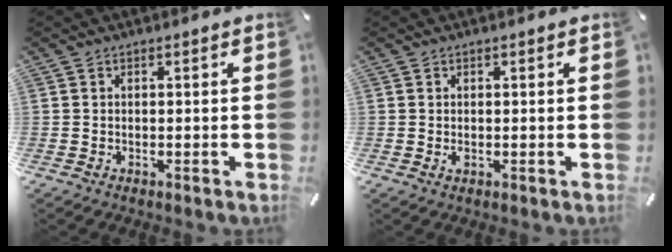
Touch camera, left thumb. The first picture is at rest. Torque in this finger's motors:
{"motor_torque": [0.18, 0.48, 0.05, 0.03, 0.01]}